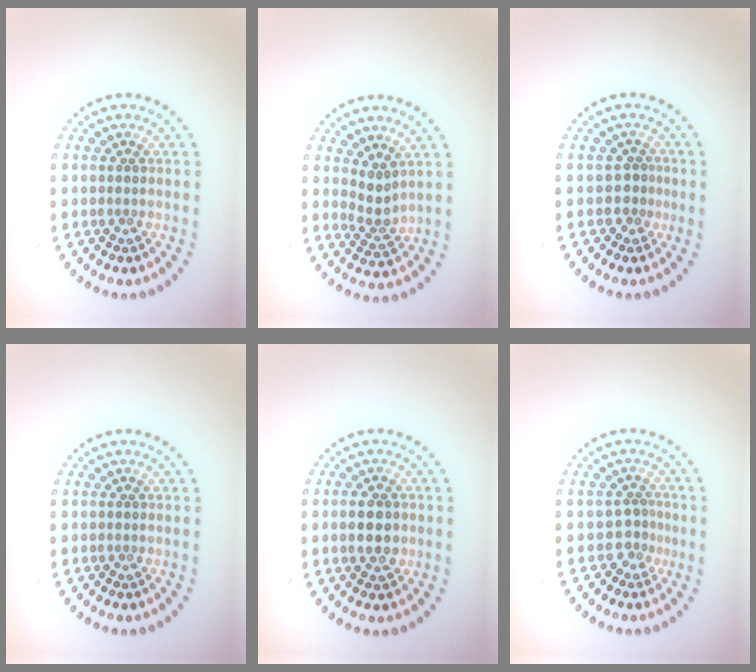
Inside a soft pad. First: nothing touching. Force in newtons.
{"total": 2.2, "press": 1.6, "slide": 1.5}
{"total": 1.6, "press": 1.2, "slide": 1.0}
{"total": 0.0}
{"total": 2.9, "press": 2.9, "slide": 0.1}
{"total": 1.8, "press": 1.2, "slide": 1.3}